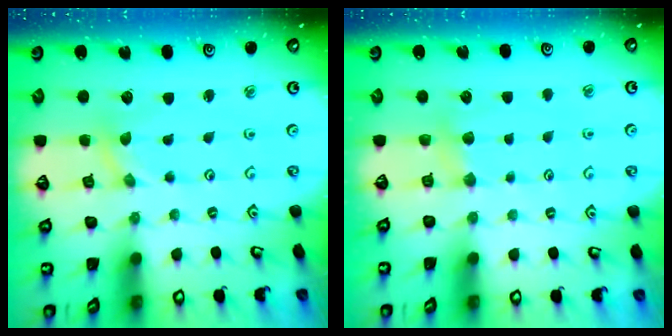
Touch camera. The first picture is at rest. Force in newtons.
{"total": 4.1, "press": 4.1, "slide": 0.5}